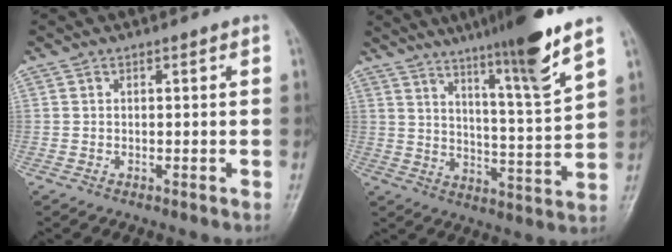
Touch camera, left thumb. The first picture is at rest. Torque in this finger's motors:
{"motor_torque": [2.65, 0.75, 1.54, -1.08, 0.33]}